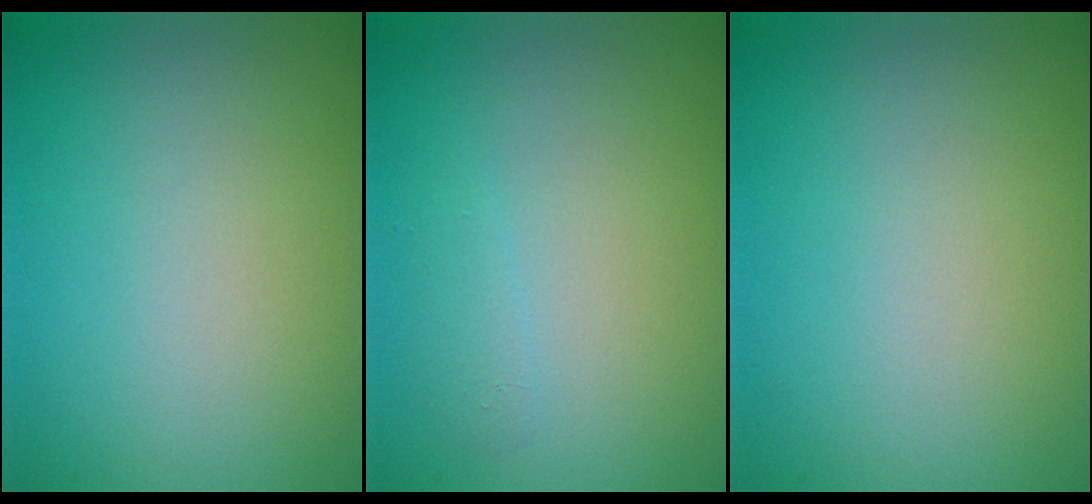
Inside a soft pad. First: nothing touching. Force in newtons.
{"total": 0.9, "press": 0.9, "slide": 0.0}
{"total": 0.0}